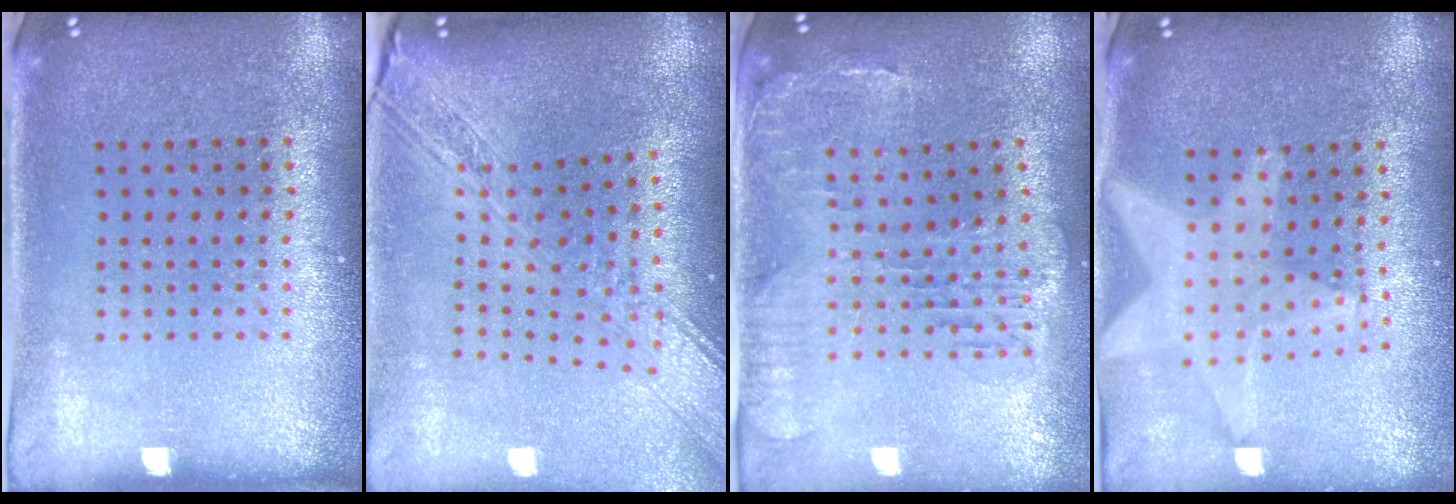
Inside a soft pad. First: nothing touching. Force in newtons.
{"total": 3.0, "press": 2.3, "slide": 1.9}
{"total": 1.4, "press": 1.4, "slide": 0.4}
{"total": 1.8, "press": 1.6, "slide": 0.8}